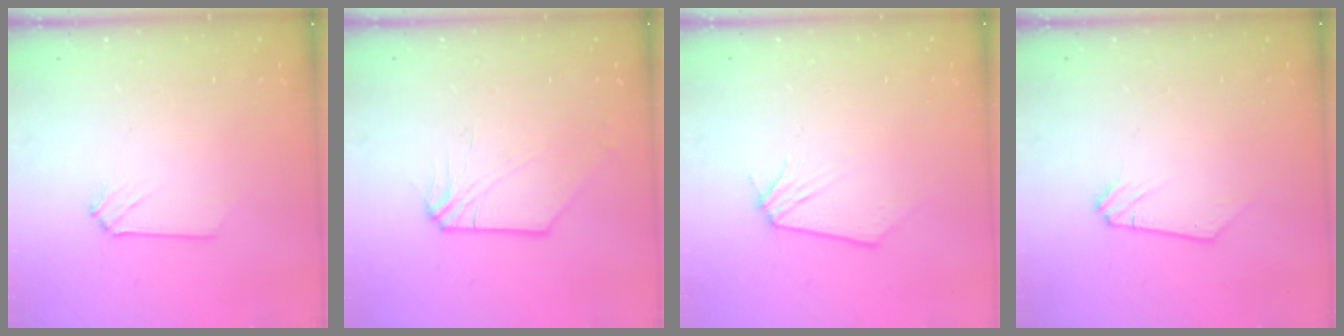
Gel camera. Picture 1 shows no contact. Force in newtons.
{"total": 1.7, "press": 1.6, "slide": 0.3}
{"total": 0.0}
{"total": 0.0}